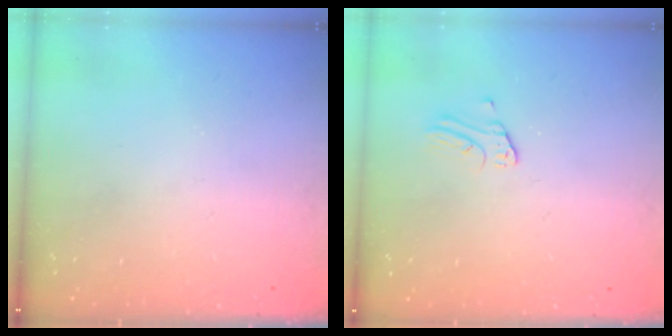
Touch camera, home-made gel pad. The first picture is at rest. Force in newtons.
{"total": 1.0, "press": 1.0, "slide": 0.1}